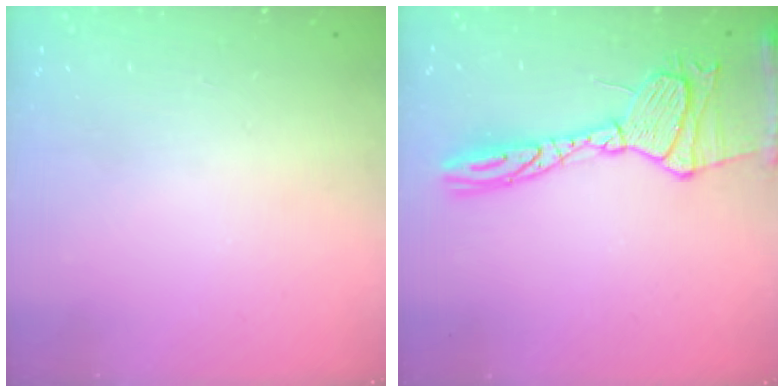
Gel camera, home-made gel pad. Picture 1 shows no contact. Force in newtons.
{"total": 17.8, "press": 17.7, "slide": 1.5}